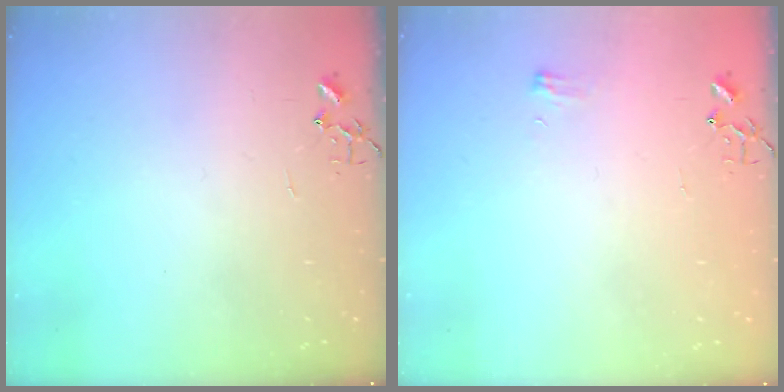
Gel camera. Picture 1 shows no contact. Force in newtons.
{"total": 5.3, "press": 5.3, "slide": 0.8}